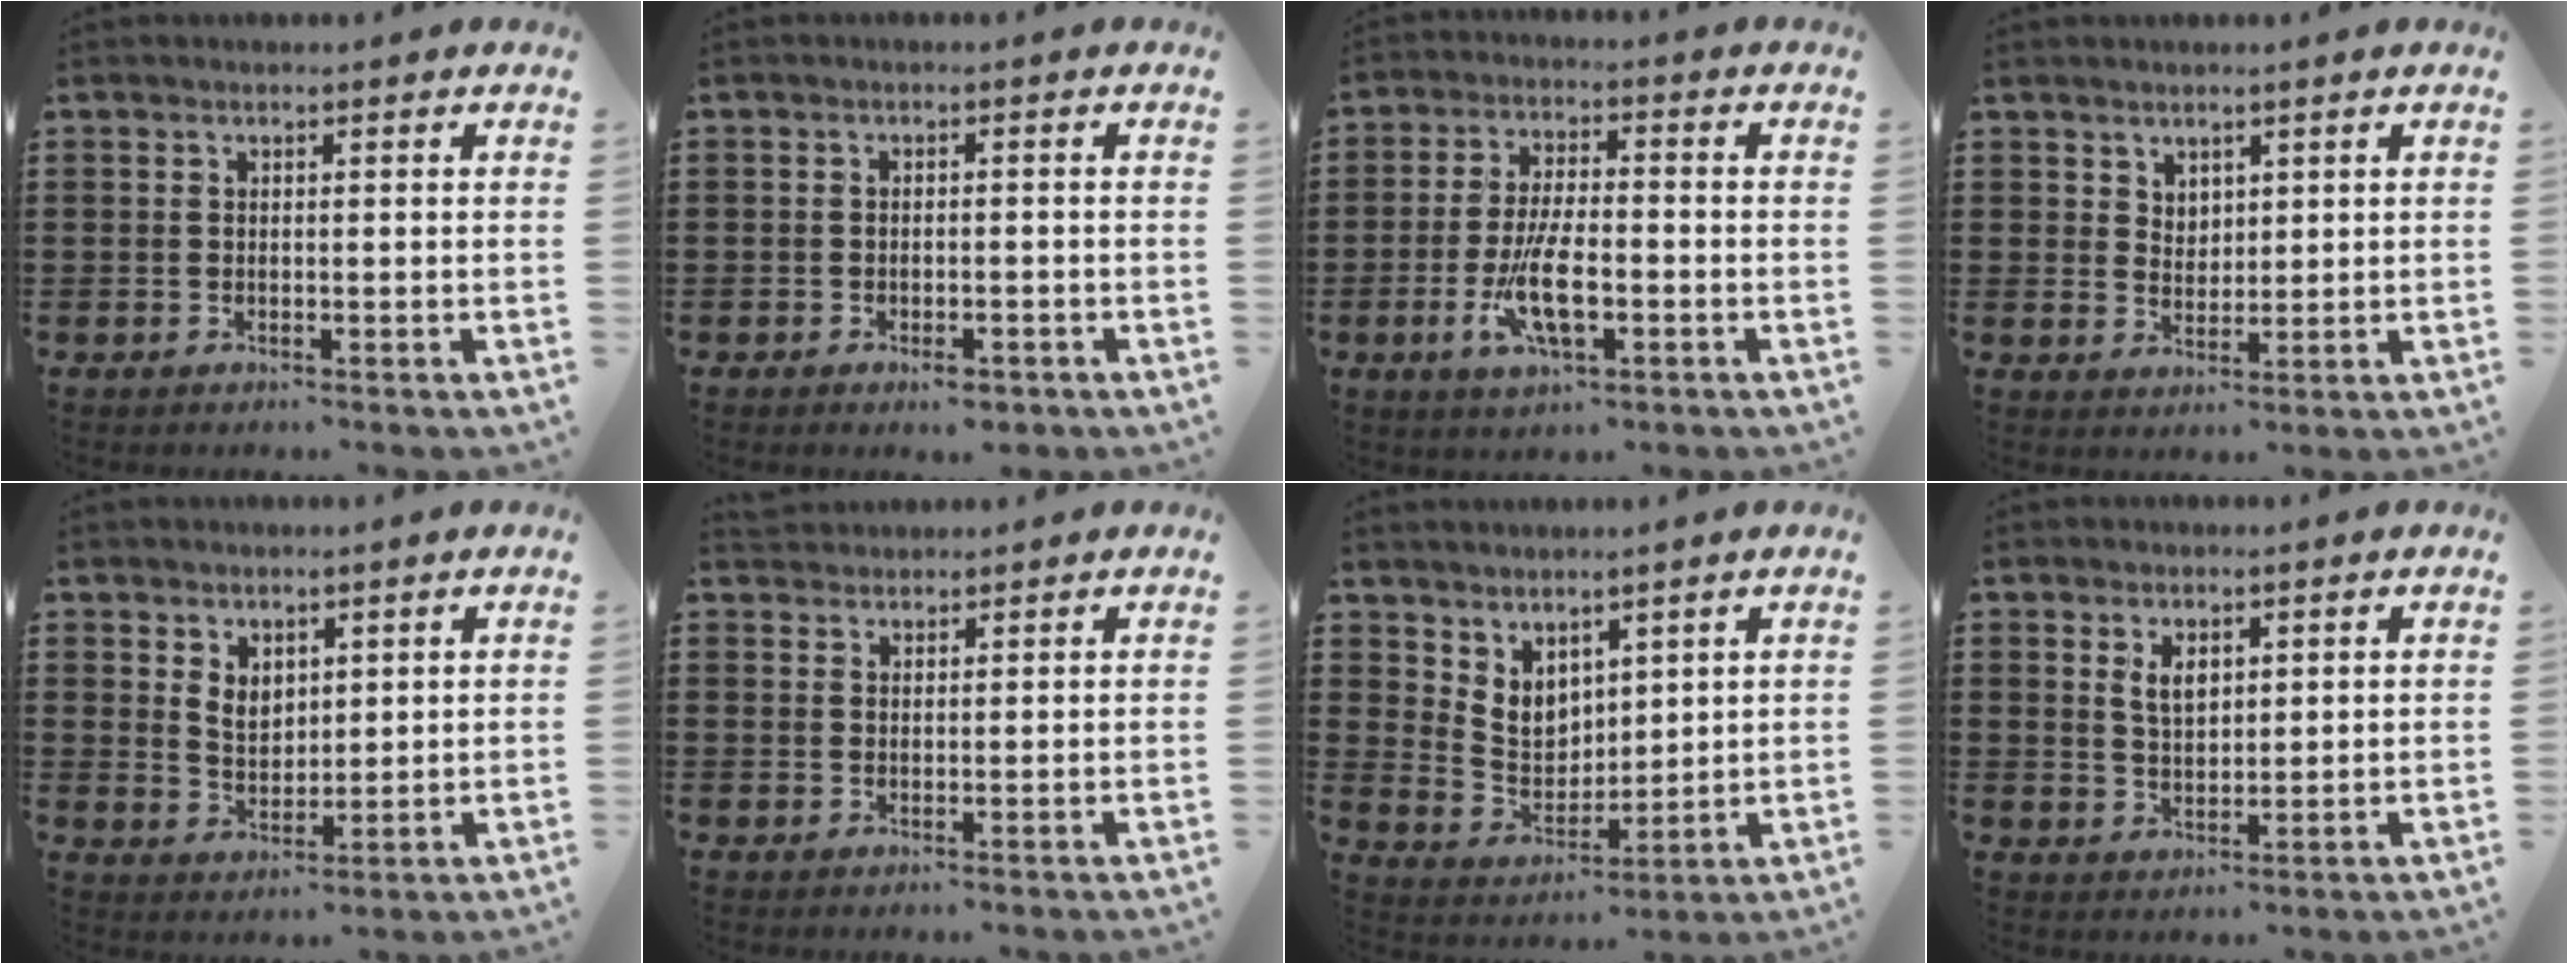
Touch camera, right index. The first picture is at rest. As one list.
[{"total": 2.0, "force": [-1.5, 0.6, 1.1], "torque": [-0.022, 0.002, -0.030]}, {"total": 9.2, "force": [-2.7, 3.2, 8.2], "torque": [-0.183, -0.021, -0.051]}, {"total": 2.9, "force": [2.1, 1.9, 0.2], "torque": [-0.012, 0.007, 0.041]}, {"total": 3.7, "force": [2.1, 2.6, 1.6], "torque": [-0.039, 0.010, 0.039]}, {"total": 1.8, "force": [1.7, 0.4, -0.3], "torque": [0.001, 0.005, 0.035]}, {"total": 5.3, "force": [3.8, 3.5, 1.5], "torque": [-0.049, -0.007, 0.073]}, {"total": 3.4, "force": [1.8, 1.9, 2.2], "torque": [-0.049, 0.006, 0.032]}]